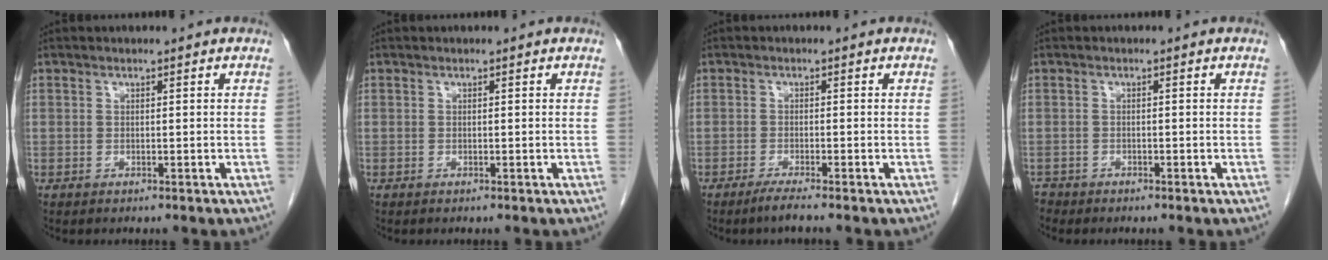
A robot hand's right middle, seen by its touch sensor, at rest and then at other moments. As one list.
[{"total": 0.0}, {"total": 2.1, "force": [-1.6, -0.5, 1.2], "torque": [-0.031, -0.006, -0.035]}, {"total": 1.2, "force": [-1.1, 0.5, -0.2], "torque": [0.004, -0.001, -0.021]}]